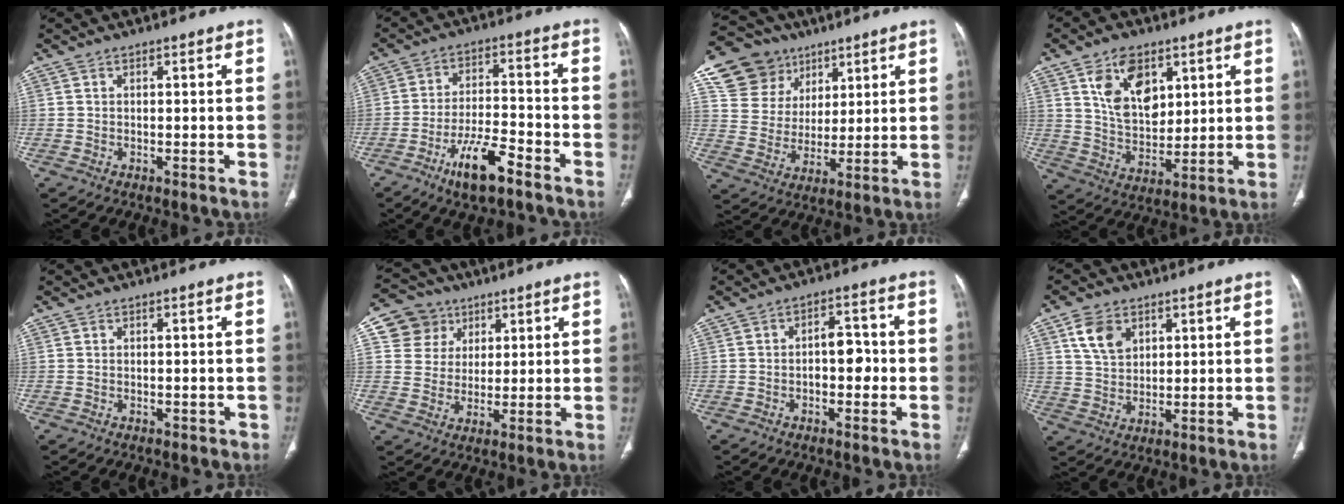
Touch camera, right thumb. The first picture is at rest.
{"total": 10.1, "force": [-6.3, 3.0, 7.3], "torque": [-0.133, 0.032, -0.107]}
{"total": 14.6, "force": [8.0, 11.6, 3.8], "torque": [-0.037, -0.011, 0.151]}
{"total": 12.3, "force": [5.5, 7.6, 8.1], "torque": [-0.107, -0.029, 0.108]}
{"total": 1.0, "force": [-0.8, 0.6, 0.3], "torque": [-0.012, 0.005, -0.007]}
{"total": 8.8, "force": [3.8, 7.8, 1.4], "torque": [0.008, -0.011, 0.068]}
{"total": 5.2, "force": [-1.0, 3.0, 4.2], "torque": [-0.044, 0.021, -0.020]}
{"total": 7.2, "force": [3.4, 4.9, 3.9], "torque": [-0.053, -0.013, 0.069]}